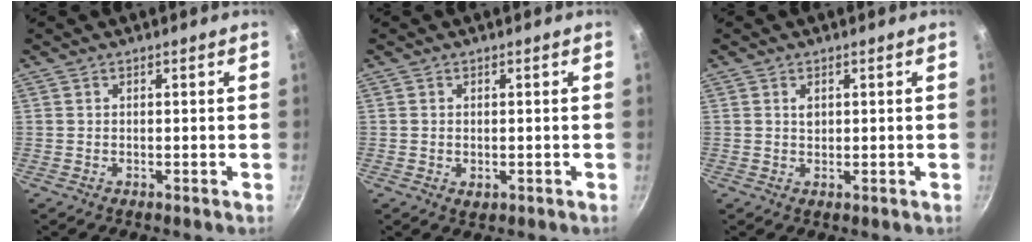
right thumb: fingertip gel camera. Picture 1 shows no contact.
{"total": 1.3, "force": [-0.1, 0.9, 0.9], "torque": [-0.013, -0.004, 0.001]}
{"total": 1.5, "force": [0.5, 0.9, 1.1], "torque": [-0.014, -0.003, 0.008]}